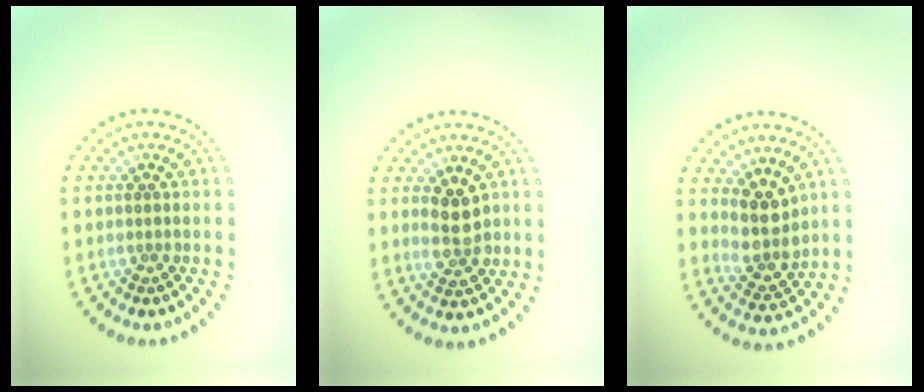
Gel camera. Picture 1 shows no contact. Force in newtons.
{"total": 2.7, "press": 2.7, "slide": 0.4}
{"total": 3.2, "press": 2.7, "slide": 1.7}